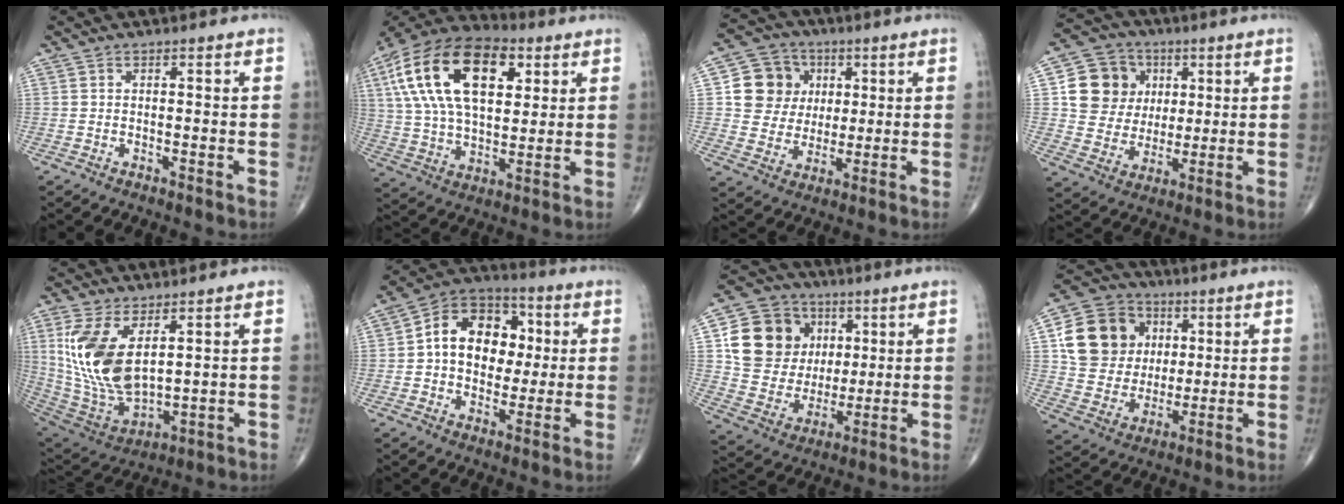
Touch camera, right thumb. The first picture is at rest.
{"total": 24.9, "force": [8.3, 13.5, 19.3], "torque": [-0.352, 0.003, 0.142]}
{"total": 11.1, "force": [2.5, 10.2, 3.6], "torque": [-0.025, 0.001, 0.043]}
{"total": 12.8, "force": [3.1, 11.6, 4.4], "torque": [-0.042, 0.002, 0.056]}
{"total": 16.1, "force": [4.8, 8.0, 13.0], "torque": [-0.257, -0.023, 0.117]}
{"total": 15.4, "force": [1.7, 11.3, 10.3], "torque": [-0.115, 0.020, 0.019]}
{"total": 17.2, "force": [4.5, 15.0, 7.2], "torque": [-0.094, 0.006, 0.091]}
{"total": 16.6, "force": [4.1, 14.4, 7.2], "torque": [-0.106, 0.006, 0.077]}